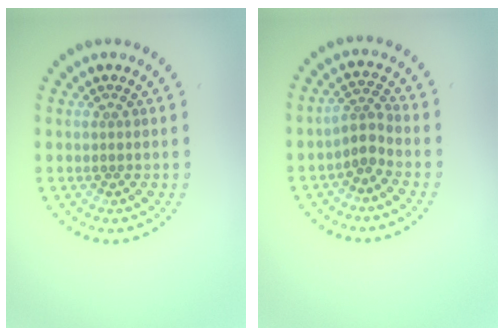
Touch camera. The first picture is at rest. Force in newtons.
{"total": 2.2, "press": 1.4, "slide": 1.6}